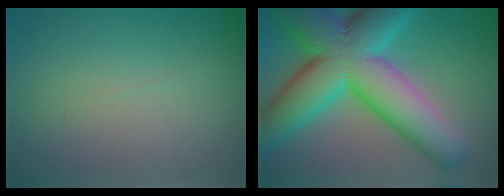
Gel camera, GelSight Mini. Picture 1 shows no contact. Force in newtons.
{"total": 14.8, "press": 14.8, "slide": 0.4}